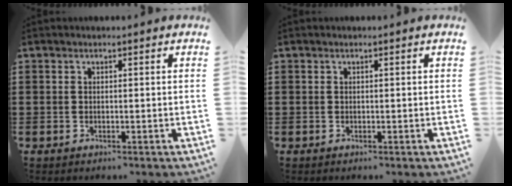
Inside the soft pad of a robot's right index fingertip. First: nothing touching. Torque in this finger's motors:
{"motor_torque": [0.04, 0.02, 0.05, -0.01]}